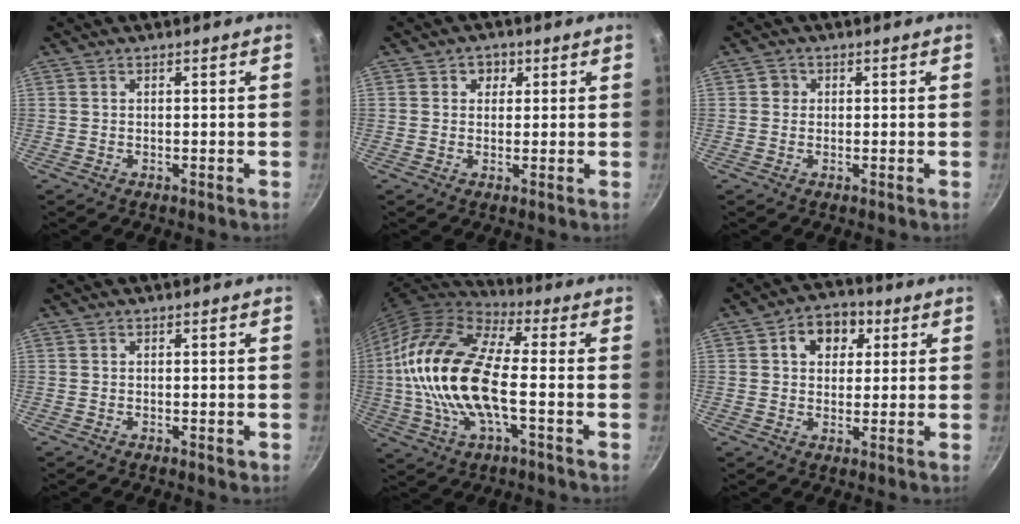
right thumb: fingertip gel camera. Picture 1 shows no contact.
{"total": 2.9, "force": [1.0, 2.6, 0.9], "torque": [0.009, -0.003, 0.011]}
{"total": 1.7, "force": [0.2, 1.7, 0.4], "torque": [0.002, 0.002, -0.002]}
{"total": 0.5, "force": [-0.1, 0.3, 0.4], "torque": [-0.004, 0.001, -0.001]}
{"total": 21.0, "force": [-1.5, 9.2, 18.8], "torque": [-0.369, 0.029, -0.040]}
{"total": 8.6, "force": [2.8, 6.6, 4.7], "torque": [-0.030, 0.002, 0.030]}